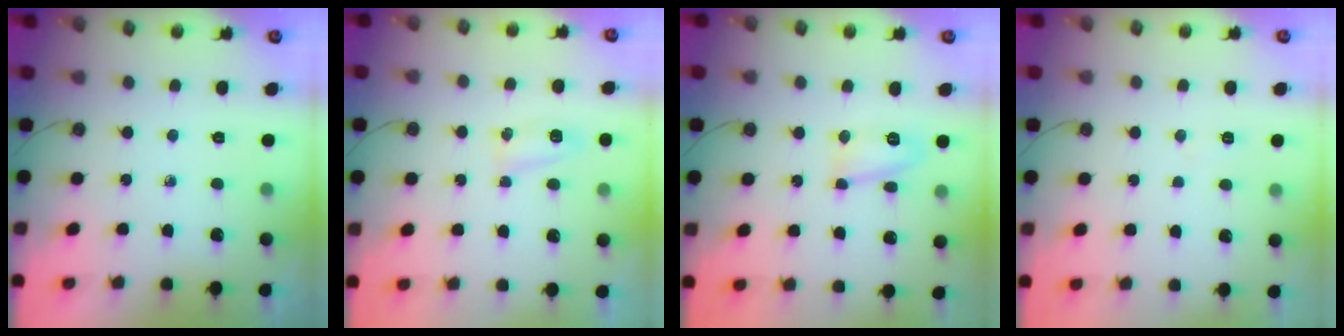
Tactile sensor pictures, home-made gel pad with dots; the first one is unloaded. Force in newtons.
{"total": 5.0, "press": 5.0, "slide": 0.6}
{"total": 7.9, "press": 7.9, "slide": 0.5}
{"total": 9.9, "press": 3.3, "slide": 9.3}